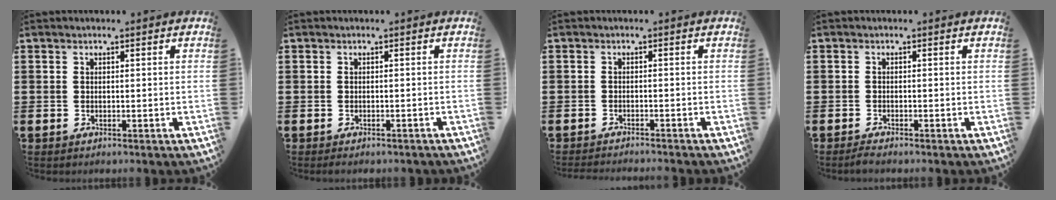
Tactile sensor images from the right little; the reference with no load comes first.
{"total": 0.5, "force": [-0.5, 0.1, 0.2], "torque": [-0.005, -0.002, -0.010]}
{"total": 1.0, "force": [-1.0, -0.2, 0.0], "torque": [-0.001, 0.000, -0.021]}
{"total": 1.0, "force": [-0.8, 0.1, 0.6], "torque": [-0.011, -0.002, -0.015]}